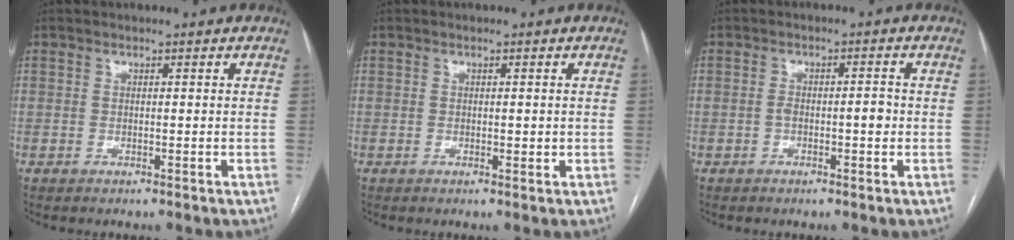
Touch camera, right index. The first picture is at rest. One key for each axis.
{"total": 1.0, "fx": -0.1, "fy": 0.4, "fz": 1.0, "tx": -0.013, "ty": -0.001, "tz": 0.001}
{"total": 2.9, "fx": -0.7, "fy": 0.9, "fz": 2.7, "tx": -0.043, "ty": 0.005, "tz": -0.009}